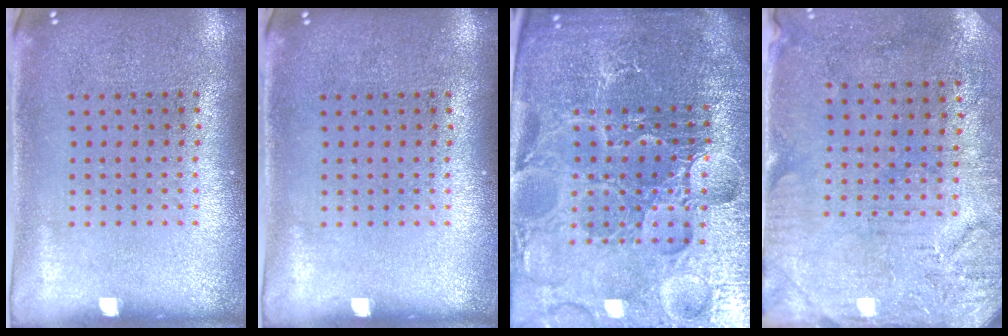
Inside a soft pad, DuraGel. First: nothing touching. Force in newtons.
{"total": 0.0}
{"total": 6.3, "press": 5.6, "slide": 2.8}
{"total": 3.3, "press": 2.6, "slide": 2.0}